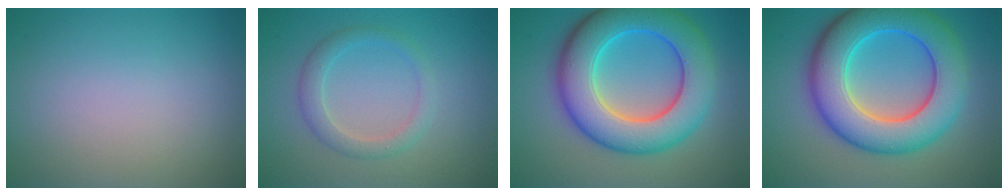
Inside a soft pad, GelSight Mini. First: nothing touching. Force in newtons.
{"total": 2.4, "press": 2.4, "slide": 0.2}
{"total": 10.8, "press": 10.8, "slide": 0.1}
{"total": 10.8, "press": 10.8, "slide": 0.1}